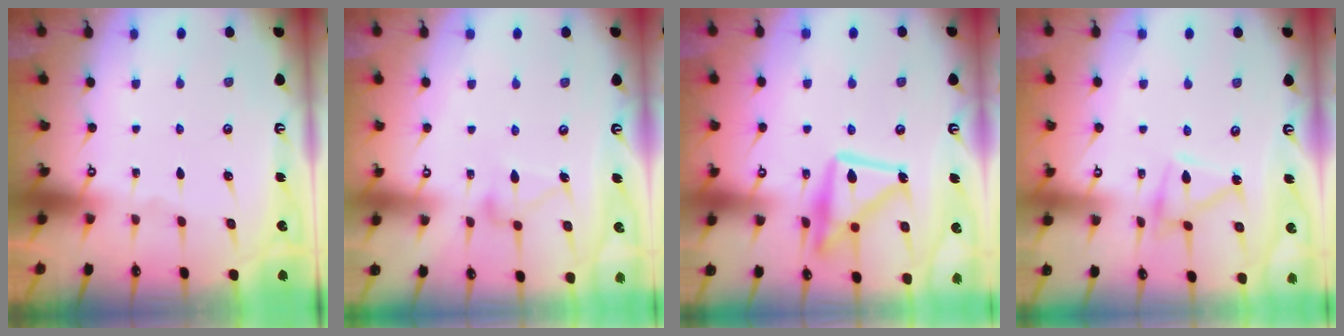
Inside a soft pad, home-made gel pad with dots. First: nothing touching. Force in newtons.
{"total": 11.2, "press": 11.2, "slide": 0.5}
{"total": 14.8, "press": 14.7, "slide": 1.3}
{"total": 9.5, "press": 9.5, "slide": 0.3}